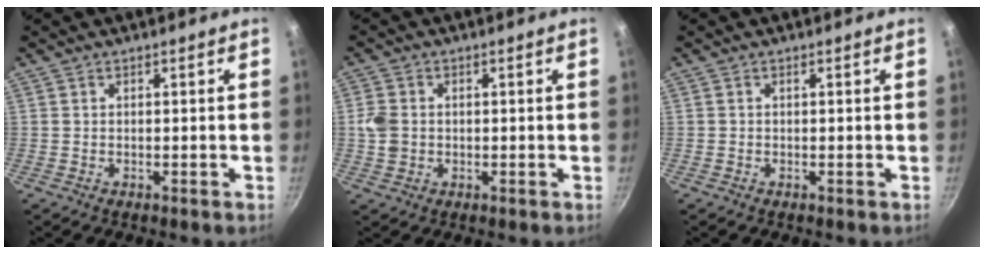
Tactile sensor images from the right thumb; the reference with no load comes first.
{"total": 4.3, "force": [0.1, 3.6, 2.4], "torque": [-0.042, 0.003, -0.001]}
{"total": 0.0}